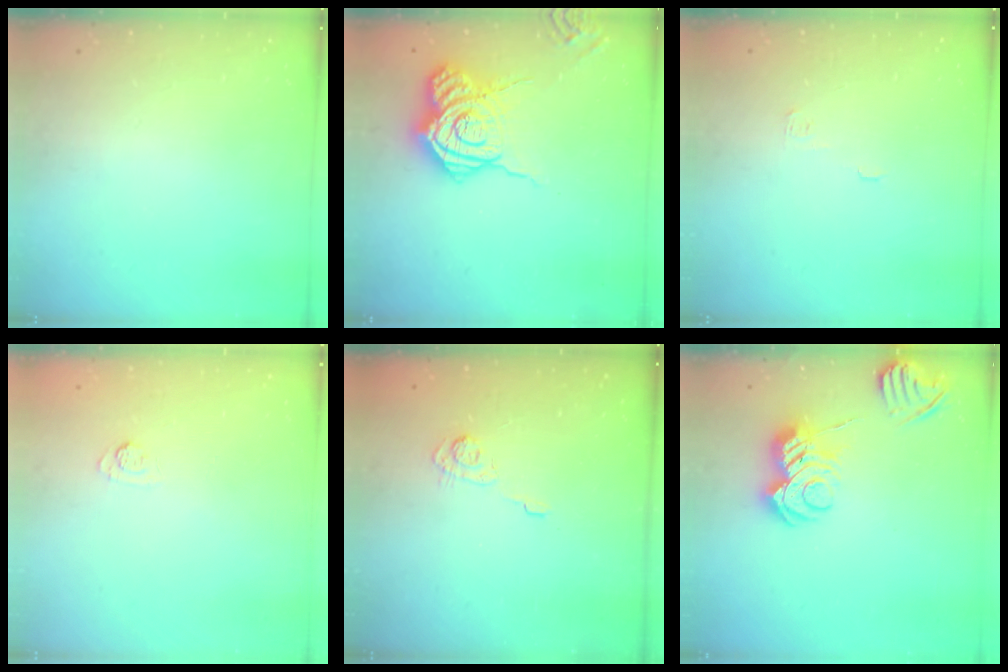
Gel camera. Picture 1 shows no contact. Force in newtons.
{"total": 15.1, "press": 15.0, "slide": 1.2}
{"total": 2.1, "press": 2.1, "slide": 0.3}
{"total": 2.2, "press": 1.8, "slide": 1.3}
{"total": 3.4, "press": 3.0, "slide": 1.7}
{"total": 11.1, "press": 11.0, "slide": 1.2}